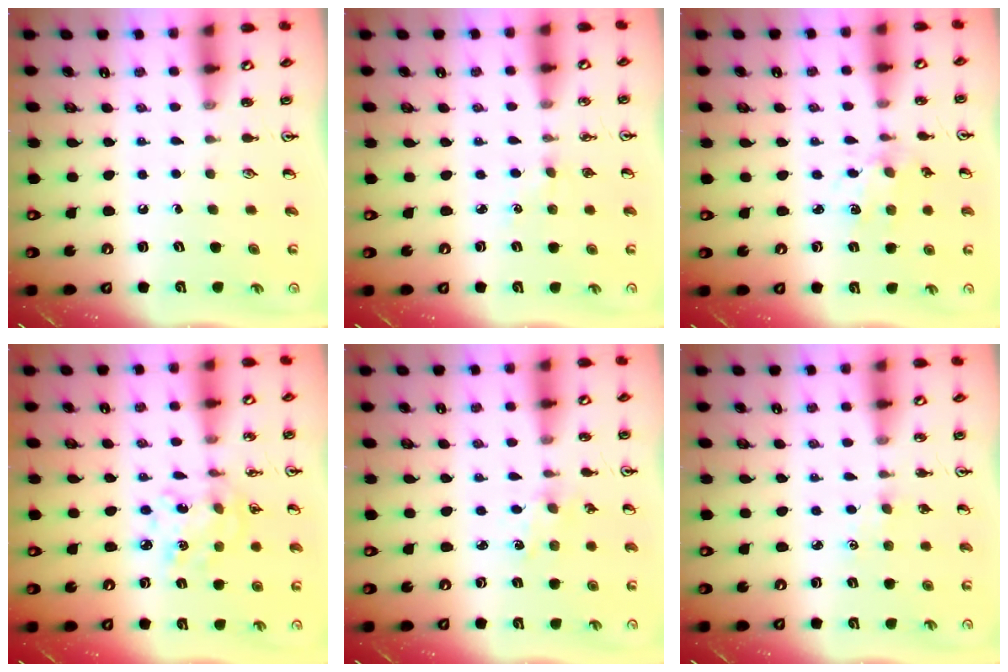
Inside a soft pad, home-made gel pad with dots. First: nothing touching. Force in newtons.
{"total": 1.8, "press": 1.8, "slide": 0.3}
{"total": 2.6, "press": 2.6, "slide": 0.4}
{"total": 7.1, "press": 7.1, "slide": 0.4}
{"total": 0.7, "press": 0.7, "slide": 0.2}
{"total": 0.6, "press": 0.6, "slide": 0.2}